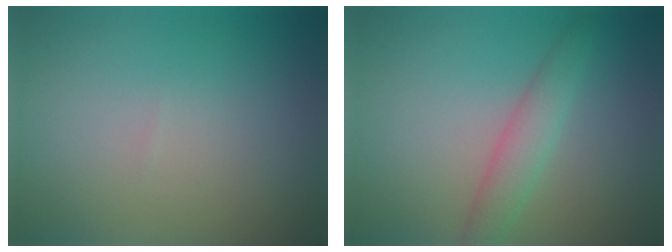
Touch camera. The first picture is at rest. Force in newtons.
{"total": 2.7, "press": 2.7, "slide": 0.1}